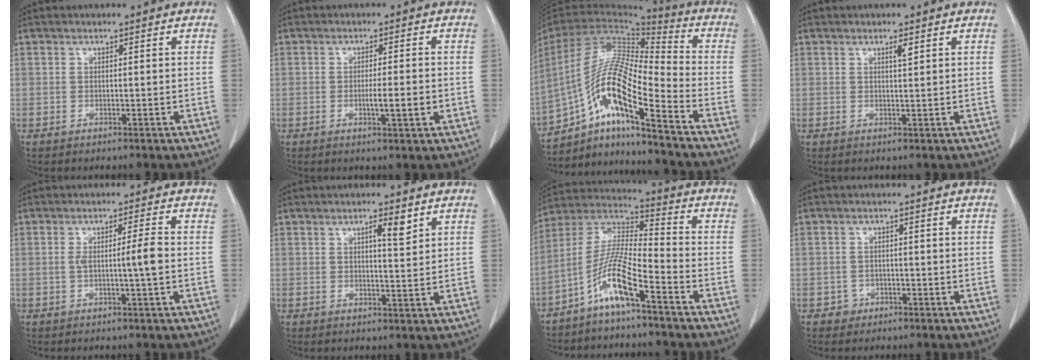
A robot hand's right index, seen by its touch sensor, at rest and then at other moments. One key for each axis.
{"total": 3.8, "fx": -0.9, "fy": 0.2, "fz": 3.7, "tx": -0.059, "ty": -0.003, "tz": -0.012}
{"total": 16.4, "fx": -9.7, "fy": 1.4, "fz": 13.1, "tx": -0.263, "ty": 0.007, "tz": -0.177}
{"total": 1.3, "fx": 0.7, "fy": 0.0, "fz": 1.1, "tx": -0.018, "ty": -0.003, "tz": 0.011}
{"total": 3.8, "fx": -0.5, "fy": -0.5, "fz": 3.7, "tx": -0.066, "ty": 0.002, "tz": -0.006}
{"total": 3.4, "fx": 1.8, "fy": 0.5, "fz": 2.8, "tx": -0.042, "ty": -0.003, "tz": 0.027}
{"total": 9.8, "fx": -5.8, "fy": 0.7, "fz": 7.9, "tx": -0.171, "ty": 0.003, "tz": -0.122}
{"total": 1.9, "fx": -0.9, "fy": 1.6, "fz": 0.0, "tx": 0.006, "ty": 0.010, "tz": -0.016}